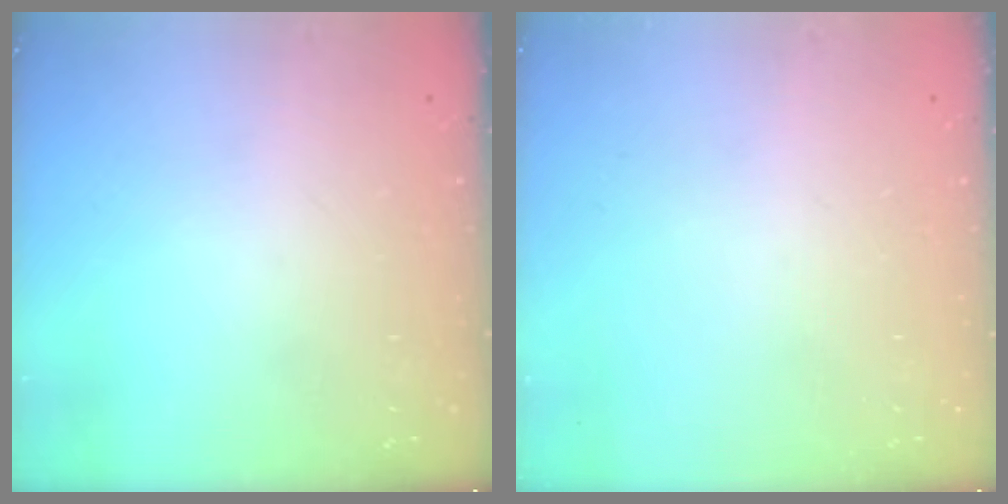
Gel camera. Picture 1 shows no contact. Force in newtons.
{"total": 0.0}